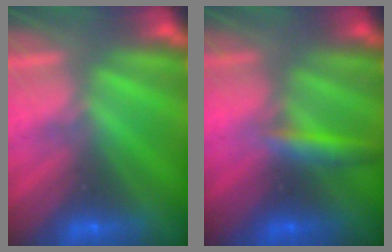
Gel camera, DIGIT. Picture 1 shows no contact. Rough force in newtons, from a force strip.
{"total": 2.8}